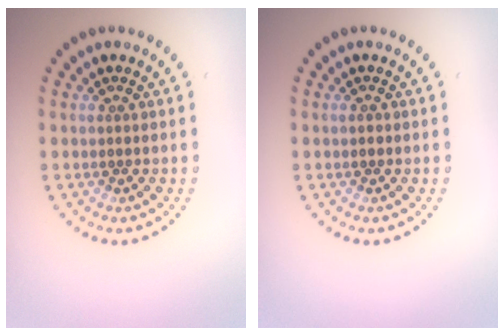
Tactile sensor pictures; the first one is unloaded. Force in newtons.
{"total": 0.7, "press": 0.7, "slide": 0.1}